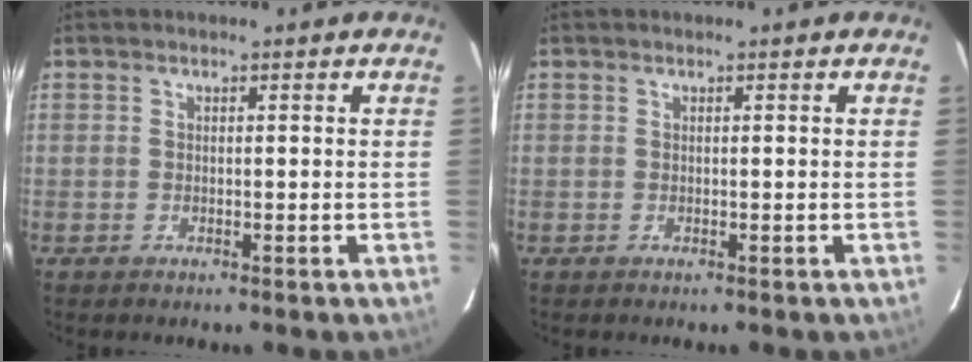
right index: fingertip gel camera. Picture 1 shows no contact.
{"total": 0.0}